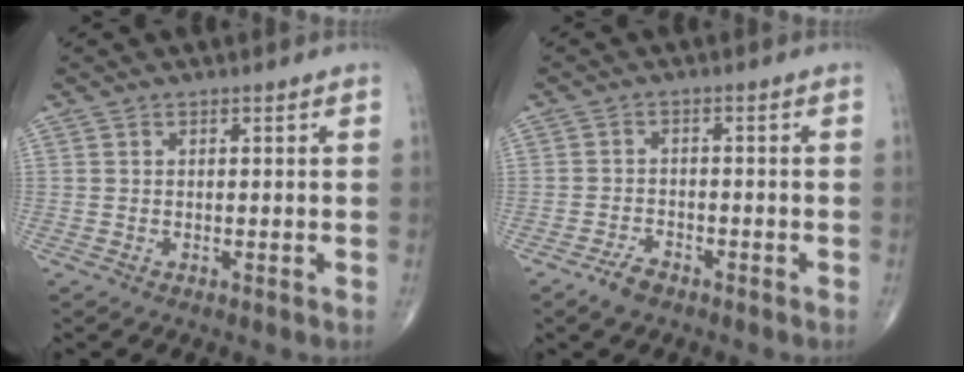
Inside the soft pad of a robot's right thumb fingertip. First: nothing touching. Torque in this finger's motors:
{"motor_torque": [0.17, -0.01, -0.08, -0.23, -0.01]}